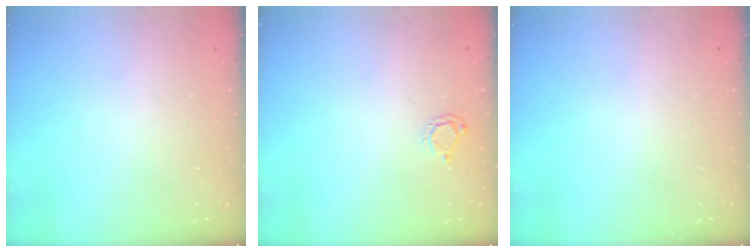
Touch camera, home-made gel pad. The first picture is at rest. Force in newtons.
{"total": 3.8, "press": 3.8, "slide": 0.2}
{"total": 0.0}